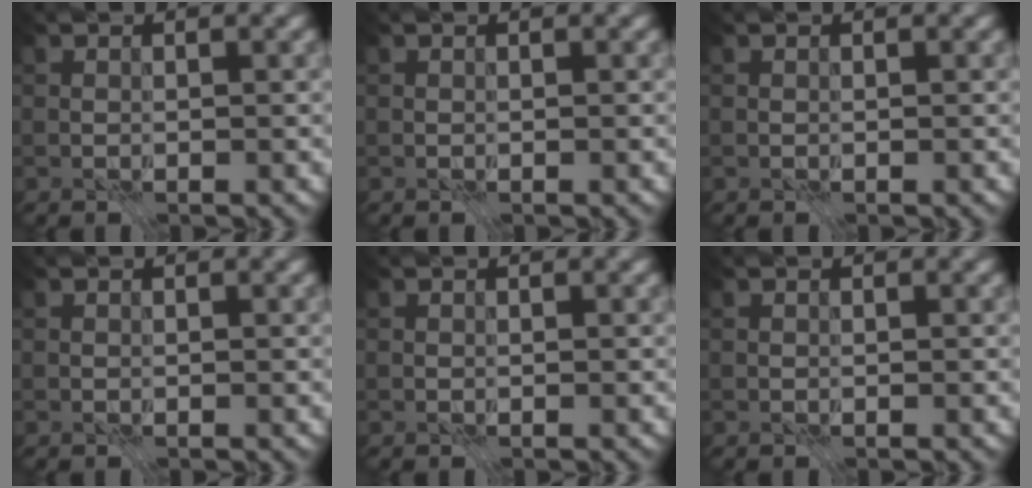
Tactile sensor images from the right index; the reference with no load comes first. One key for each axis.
{"total": 0.0}
{"total": 0.0}
{"total": 0.0}
{"total": 0.0}
{"total": 0.0}